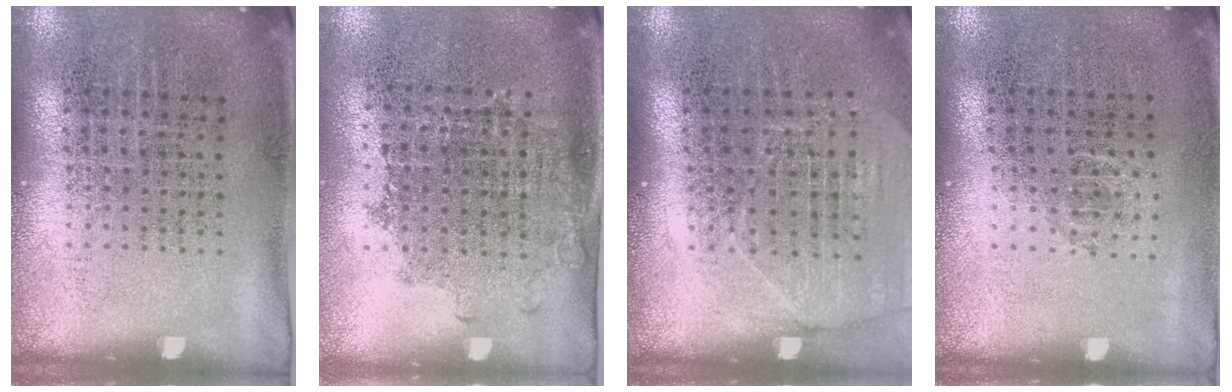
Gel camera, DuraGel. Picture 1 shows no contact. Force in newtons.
{"total": 1.1, "press": 0.9, "slide": 0.6}
{"total": 1.7, "press": 1.5, "slide": 0.8}
{"total": 0.5, "press": 0.4, "slide": 0.4}